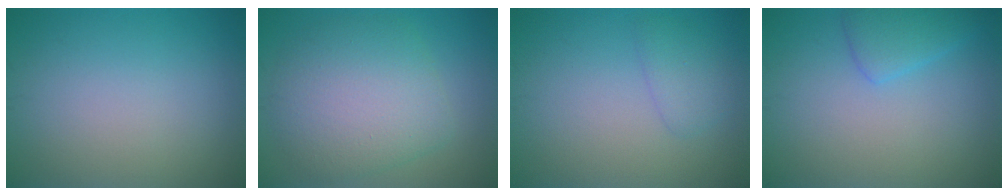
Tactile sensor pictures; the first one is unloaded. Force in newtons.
{"total": 7.0, "press": 7.0, "slide": 0.2}
{"total": 1.8, "press": 1.8, "slide": 0.0}
{"total": 2.5, "press": 2.5, "slide": 0.0}